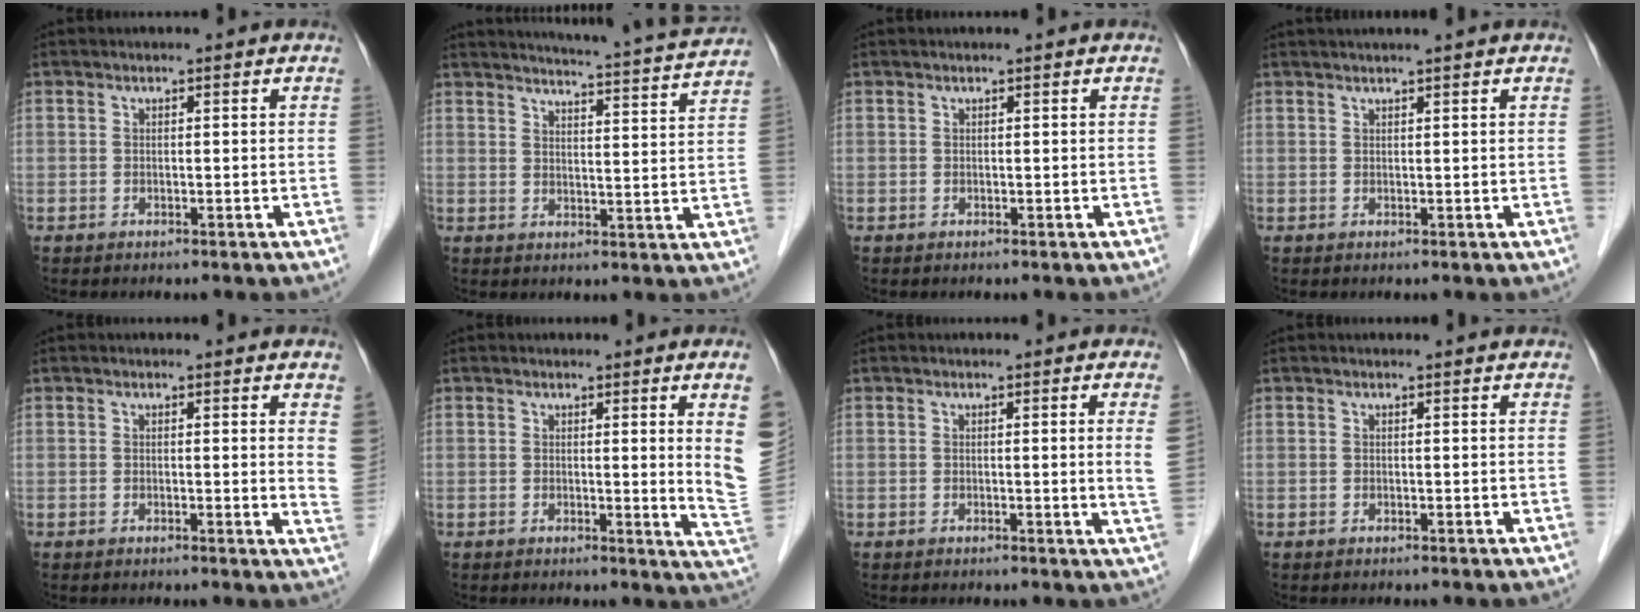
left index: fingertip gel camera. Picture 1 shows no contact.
{"total": 14.8, "force": [14.2, -0.9, 4.4], "torque": [-0.076, -0.032, 0.173]}
{"total": 0.5, "force": [0.5, 0.0, 0.3], "torque": [-0.003, 0.006, 0.008]}
{"total": 4.9, "force": [4.2, -0.3, 2.4], "torque": [-0.029, 0.029, 0.058]}
{"total": 4.2, "force": [3.0, 1.0, 2.8], "torque": [-0.029, -0.011, 0.014]}
{"total": 6.6, "force": [2.0, -0.5, 6.3], "torque": [-0.066, -0.020, 0.018]}
{"total": 2.6, "force": [0.7, -0.6, 2.4], "torque": [-0.034, -0.006, 0.008]}
{"total": 1.6, "force": [1.6, 0.1, 0.3], "torque": [-0.011, 0.008, 0.016]}